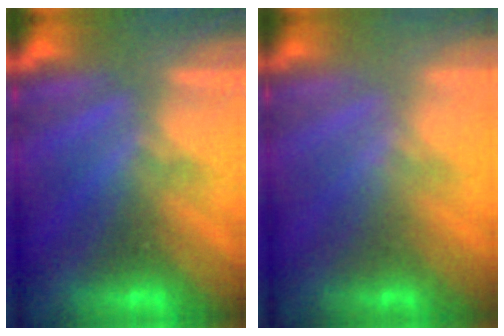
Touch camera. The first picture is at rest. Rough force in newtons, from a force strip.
{"total": 2.3}